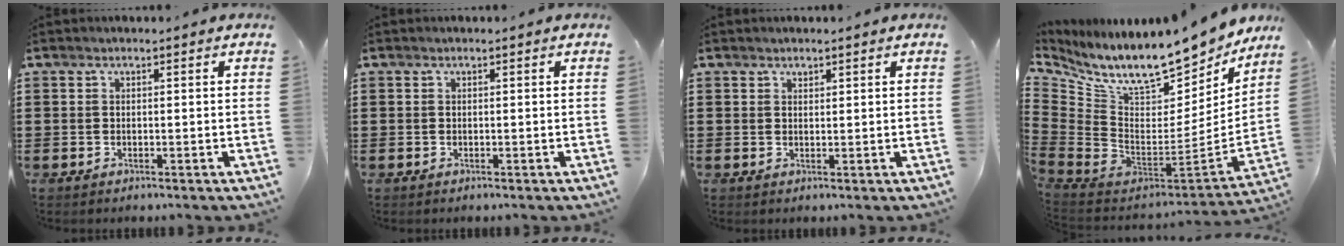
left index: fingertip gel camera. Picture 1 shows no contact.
{"total": 0.0}
{"total": 0.8, "force": [0.7, 0.3, 0.1], "torque": [-0.003, 0.000, 0.014]}
{"total": 12.0, "force": [9.8, 2.9, 6.4], "torque": [-0.141, -0.092, 0.166]}